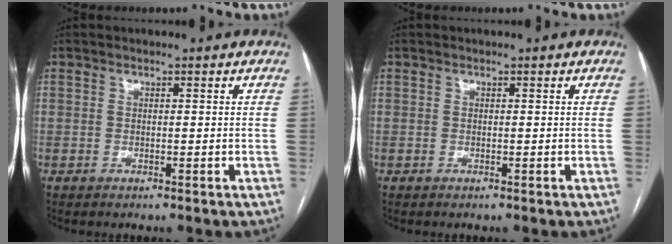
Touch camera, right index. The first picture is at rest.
{"total": 0.0}